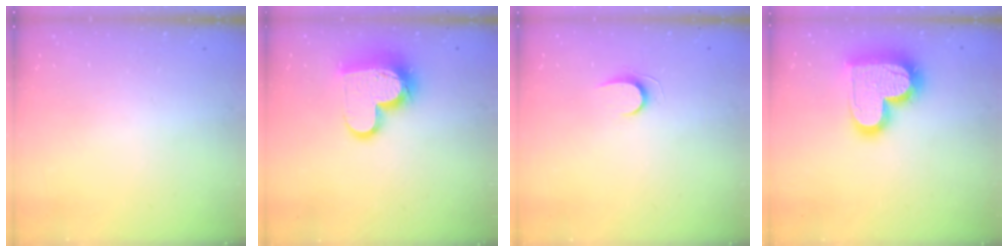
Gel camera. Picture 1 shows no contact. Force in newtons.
{"total": 15.8, "press": 15.8, "slide": 1.2}
{"total": 5.6, "press": 5.6, "slide": 0.5}
{"total": 20.0, "press": 19.9, "slide": 1.4}